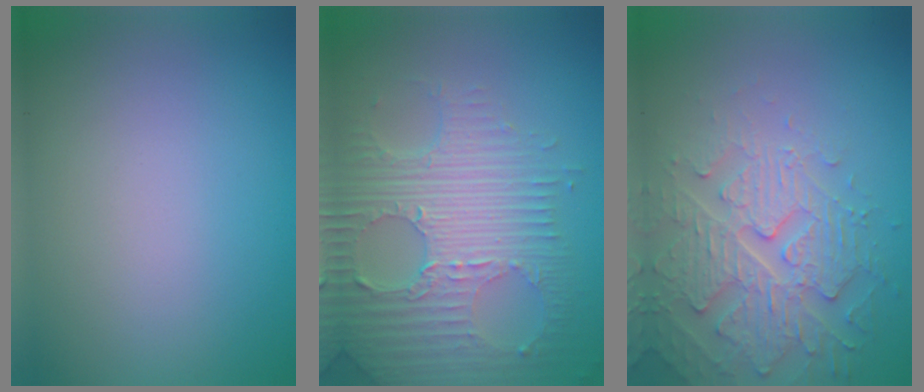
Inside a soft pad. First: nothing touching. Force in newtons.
{"total": 8.0, "press": 5.7, "slide": 5.6}
{"total": 4.7, "press": 4.3, "slide": 1.9}